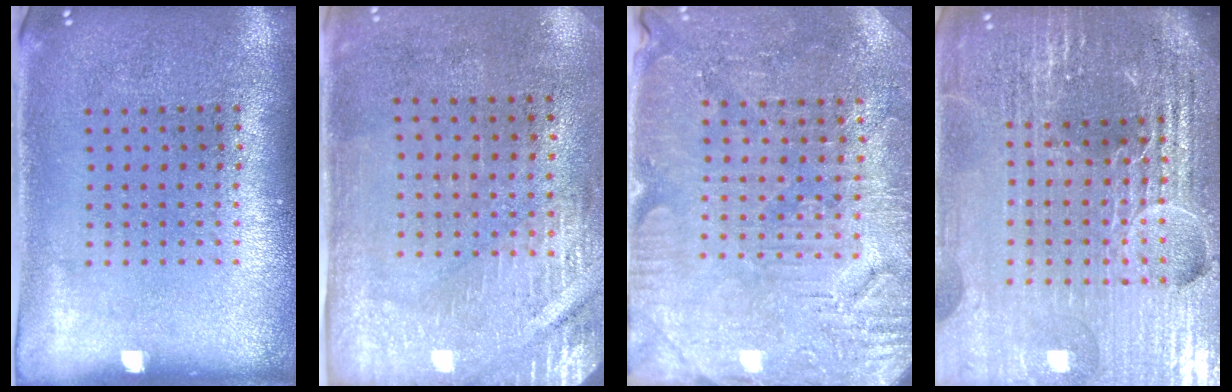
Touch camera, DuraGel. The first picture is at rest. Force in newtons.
{"total": 2.9, "press": 2.5, "slide": 1.4}
{"total": 3.1, "press": 3.1, "slide": 0.6}
{"total": 6.5, "press": 5.7, "slide": 3.1}